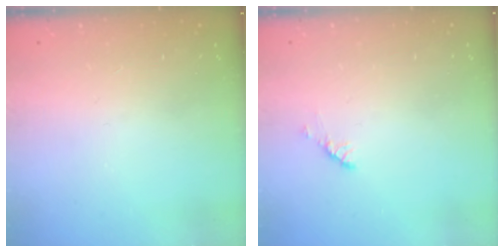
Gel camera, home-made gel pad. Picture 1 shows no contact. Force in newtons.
{"total": 2.7, "press": 2.7, "slide": 0.5}